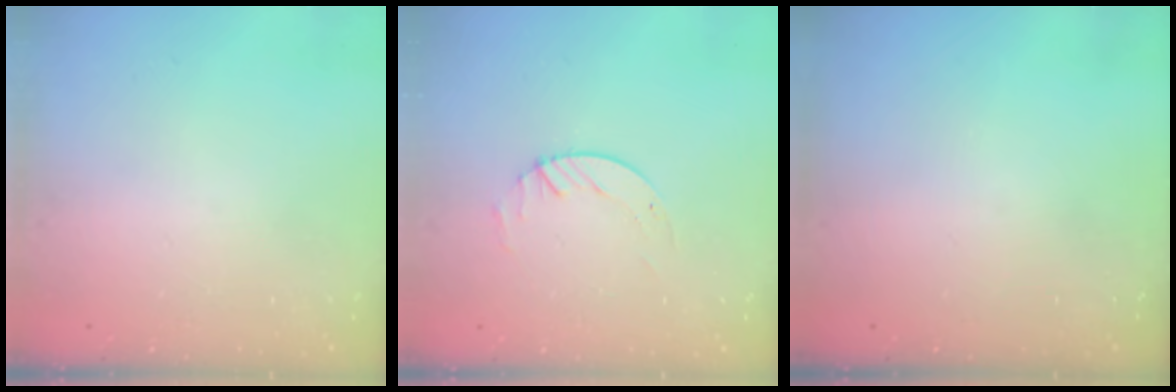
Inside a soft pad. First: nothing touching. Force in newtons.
{"total": 2.0, "press": 2.0, "slide": 0.2}
{"total": 0.0}